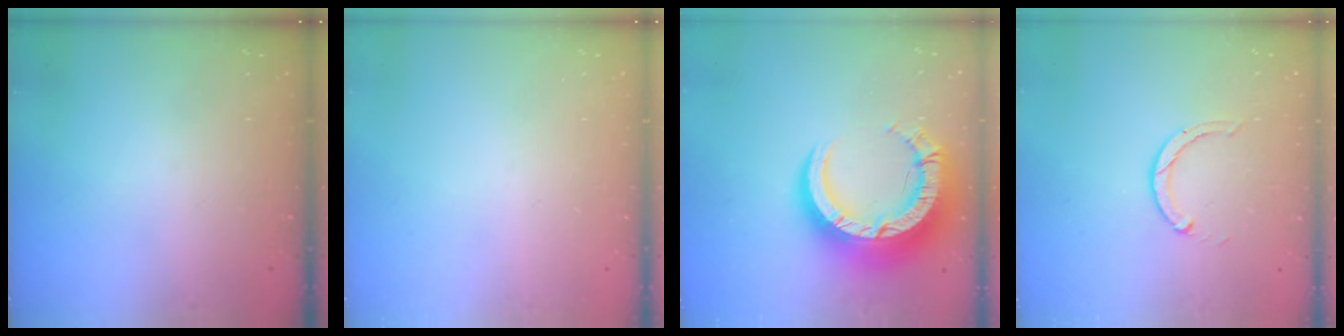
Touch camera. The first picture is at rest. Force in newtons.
{"total": 0.0}
{"total": 19.6, "press": 19.5, "slide": 1.7}
{"total": 2.0, "press": 2.0, "slide": 0.3}